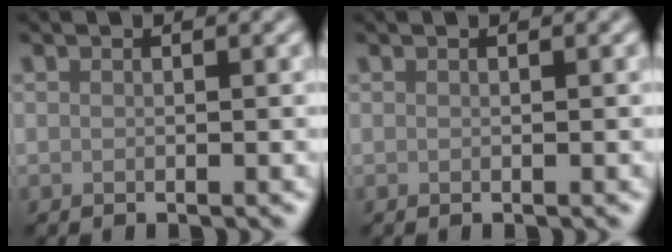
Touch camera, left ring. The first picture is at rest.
{"total": 0.0}